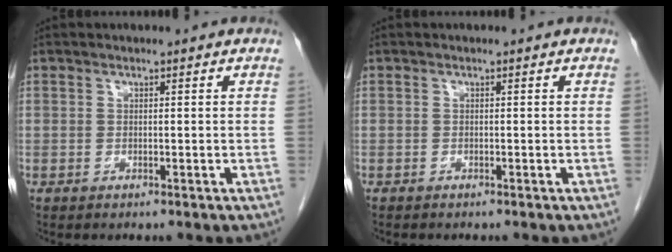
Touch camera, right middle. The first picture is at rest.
{"total": 0.5, "force": [-0.5, 0.2, 0.1], "torque": [-0.007, 0.000, -0.008]}